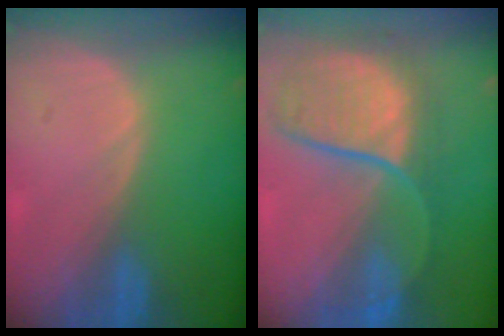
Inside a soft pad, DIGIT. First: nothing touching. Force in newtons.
{"total": 10.2, "press": 9.5, "slide": 3.9}